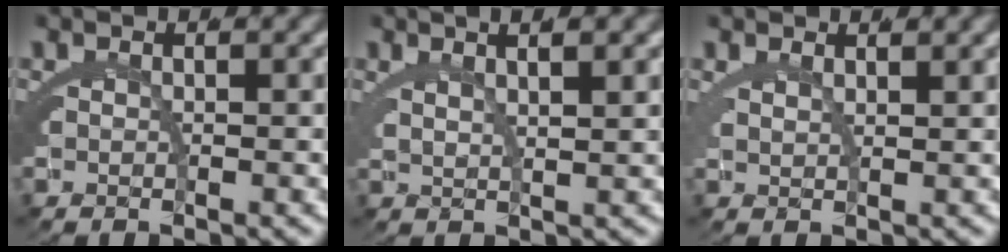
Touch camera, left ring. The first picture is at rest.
{"total": 4.5, "force": [3.1, 0.7, 3.2], "torque": [-0.038, 0.014, 0.049]}
{"total": 1.7, "force": [1.5, -0.6, 0.5], "torque": [-0.007, -0.006, 0.035]}